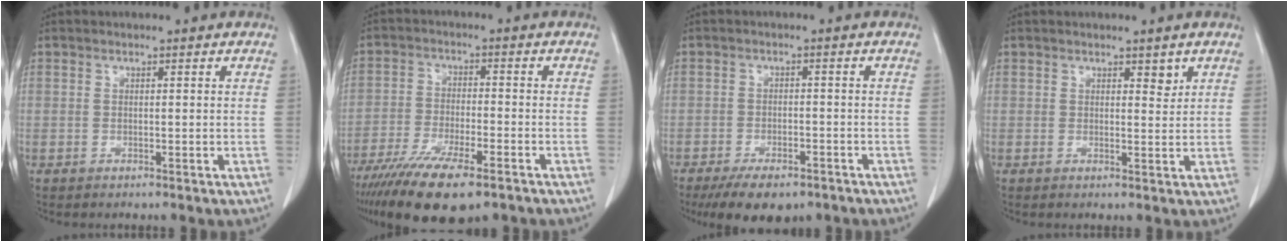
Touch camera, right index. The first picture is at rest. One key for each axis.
{"total": 14.6, "fx": -10.4, "fy": 3.2, "fz": 9.6, "tx": -0.173, "ty": -0.034, "tz": -0.172}
{"total": 9.2, "fx": -6.8, "fy": 3.6, "fz": 5.0, "tx": -0.072, "ty": -0.006, "tz": -0.099}
{"total": 1.6, "fx": 1.1, "fy": 0.7, "fz": 1.0, "tx": -0.010, "ty": -0.007, "tz": 0.016}